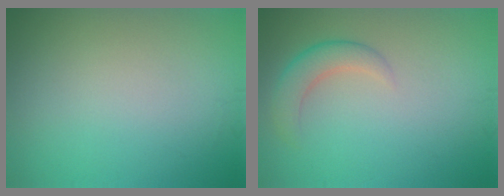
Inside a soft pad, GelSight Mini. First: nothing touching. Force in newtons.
{"total": 2.7, "press": 2.7, "slide": 0.2}